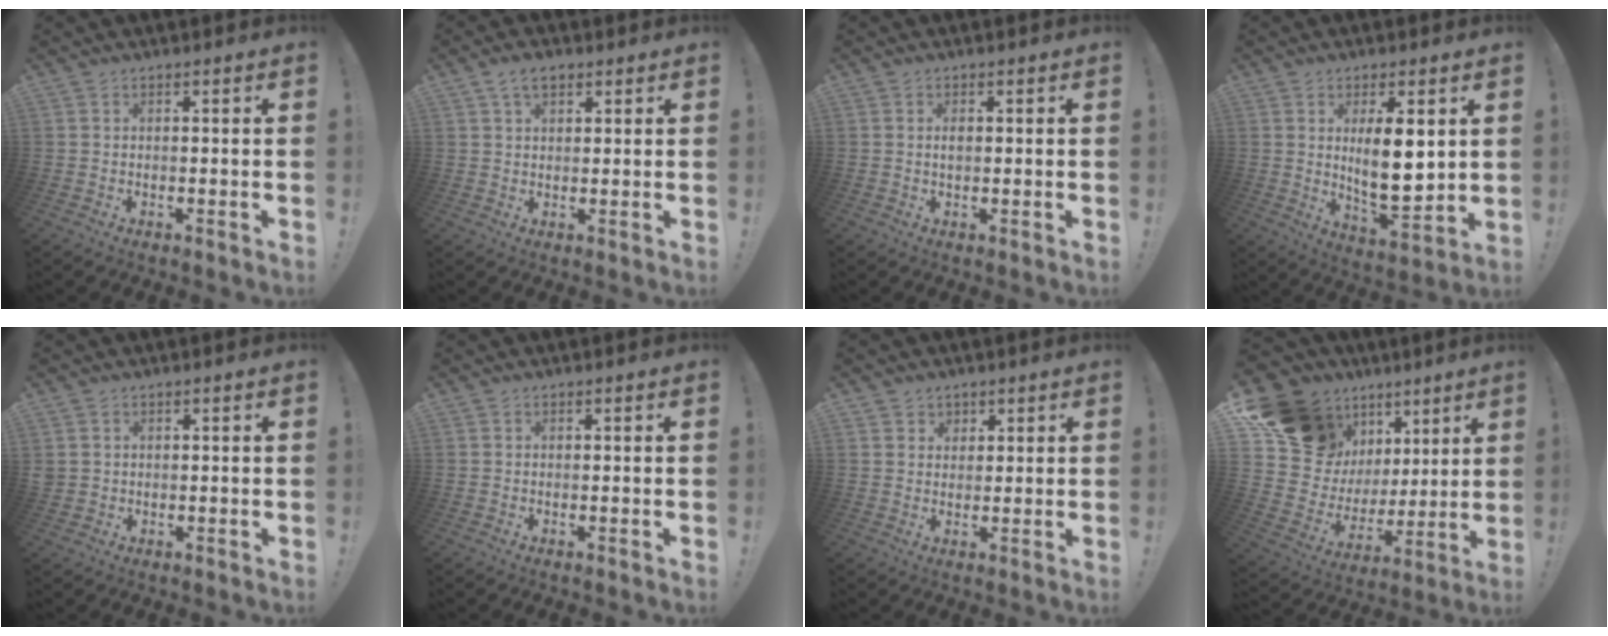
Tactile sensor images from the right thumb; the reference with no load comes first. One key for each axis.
{"total": 5.0, "fx": 2.7, "fy": 2.9, "fz": 3.1, "tx": -0.055, "ty": -0.001, "tz": 0.051}
{"total": 1.1, "fx": -0.1, "fy": 0.6, "fz": 0.9, "tx": -0.018, "ty": 0.003, "tz": -0.004}
{"total": 12.2, "fx": 2.8, "fy": 4.5, "fz": 11.0, "tx": -0.188, "ty": -0.026, "tz": 0.043}
{"total": 1.9, "fx": 0.7, "fy": 1.7, "fz": 0.6, "tx": -0.006, "ty": -0.002, "tz": 0.014}
{"total": 0.0}
{"total": 3.4, "fx": 2.1, "fy": 2.6, "fz": 0.3, "tx": 0.004, "ty": -0.013, "tz": 0.036}
{"total": 19.5, "fx": 11.6, "fy": 13.5, "fz": 7.9, "tx": -0.125, "ty": -0.079, "tz": 0.247}